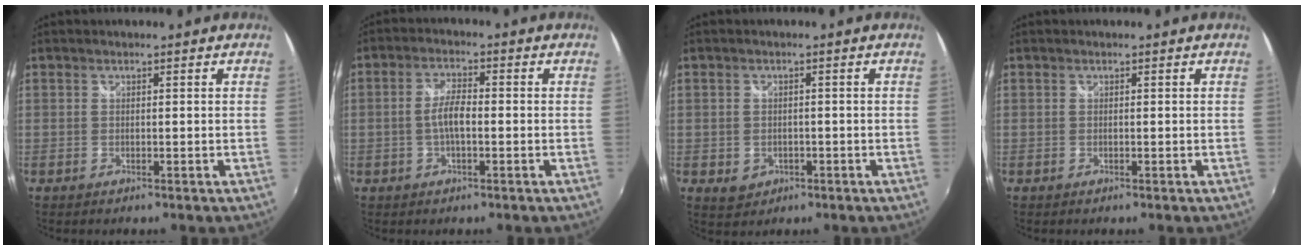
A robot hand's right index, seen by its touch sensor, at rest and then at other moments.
{"total": 4.4, "force": [-0.8, 1.4, 4.1], "torque": [-0.083, 0.007, -0.016]}
{"total": 3.9, "force": [-1.3, 3.4, 1.6], "torque": [-0.037, -0.002, -0.011]}
{"total": 0.0}